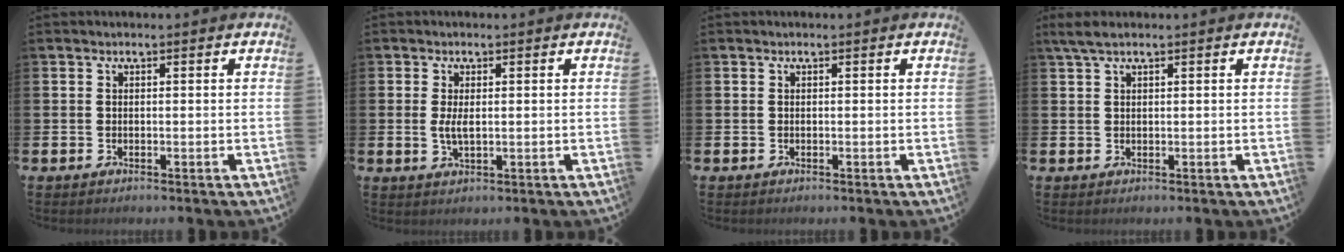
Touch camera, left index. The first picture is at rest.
{"total": 2.2, "force": [0.3, 0.8, 2.0], "torque": [-0.028, -0.002, 0.000]}
{"total": 0.0}
{"total": 2.2, "force": [1.5, 0.5, 1.6], "torque": [-0.037, 0.006, 0.027]}